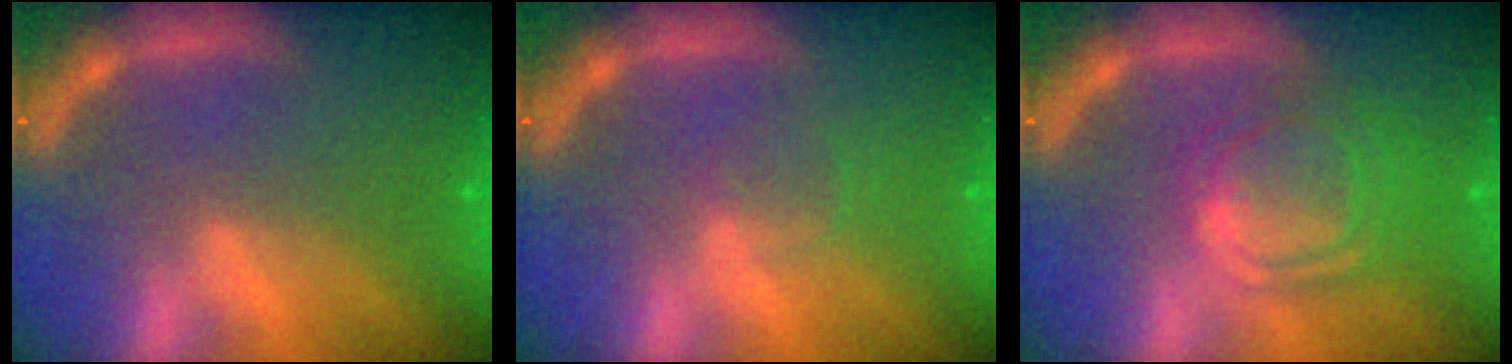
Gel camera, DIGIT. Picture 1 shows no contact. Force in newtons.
{"total": 1.4}
{"total": 7.0}